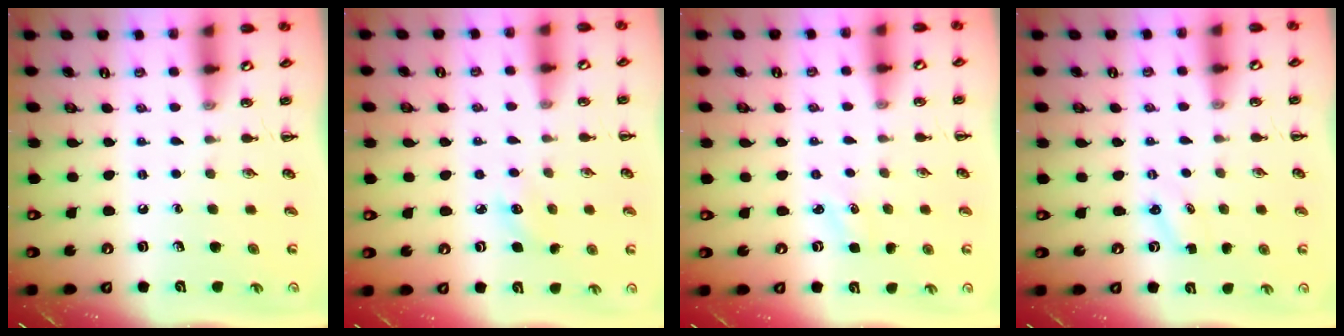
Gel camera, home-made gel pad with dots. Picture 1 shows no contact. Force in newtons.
{"total": 4.4, "press": 4.2, "slide": 1.2}
{"total": 2.0, "press": 1.9, "slide": 0.6}
{"total": 1.6, "press": 1.5, "slide": 0.5}